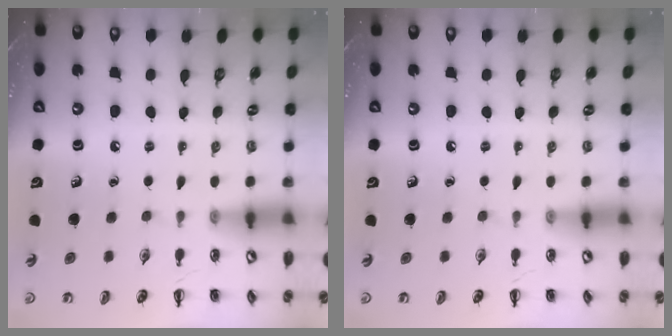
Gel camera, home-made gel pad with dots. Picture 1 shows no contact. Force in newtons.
{"total": 0.0}